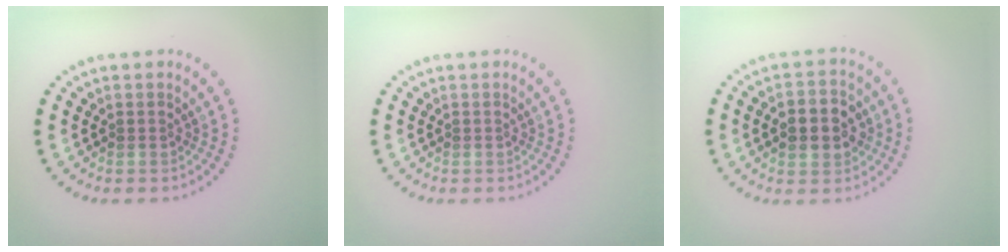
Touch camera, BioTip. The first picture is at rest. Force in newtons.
{"total": 0.0}
{"total": 4.1, "press": 4.1, "slide": 0.3}